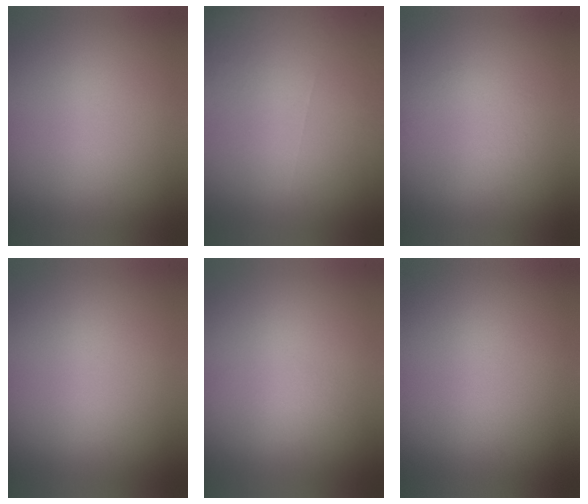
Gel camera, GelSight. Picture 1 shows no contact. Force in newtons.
{"total": 5.7}
{"total": 1.2}
{"total": 0.0}
{"total": 1.2}
{"total": 0.0}